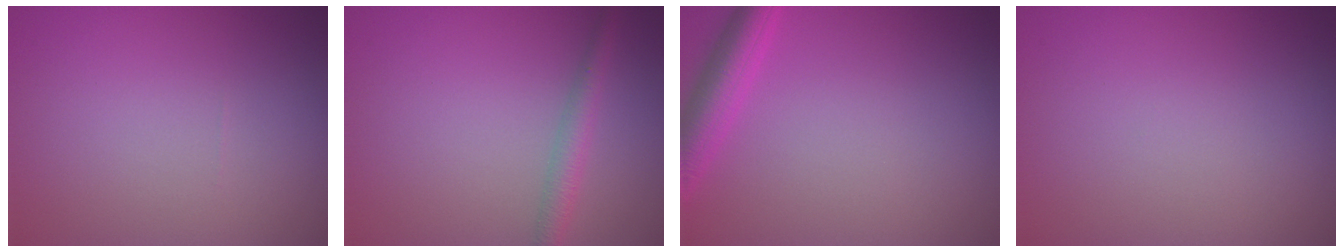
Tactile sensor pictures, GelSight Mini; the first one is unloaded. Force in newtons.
{"total": 1.9, "press": 1.9, "slide": 0.0}
{"total": 3.4, "press": 3.4, "slide": 0.2}
{"total": 0.0}